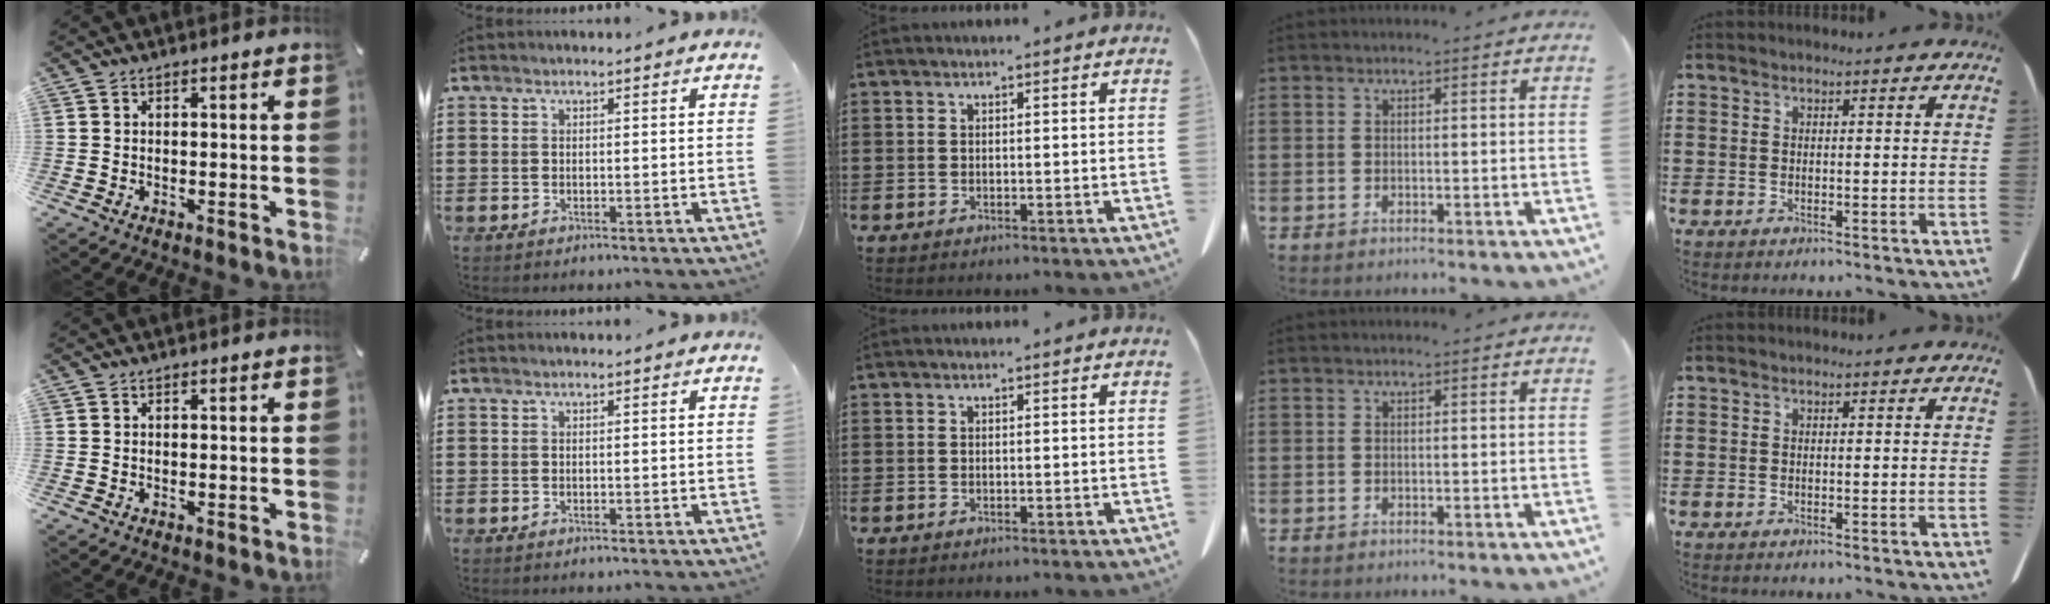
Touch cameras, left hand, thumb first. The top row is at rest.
{}